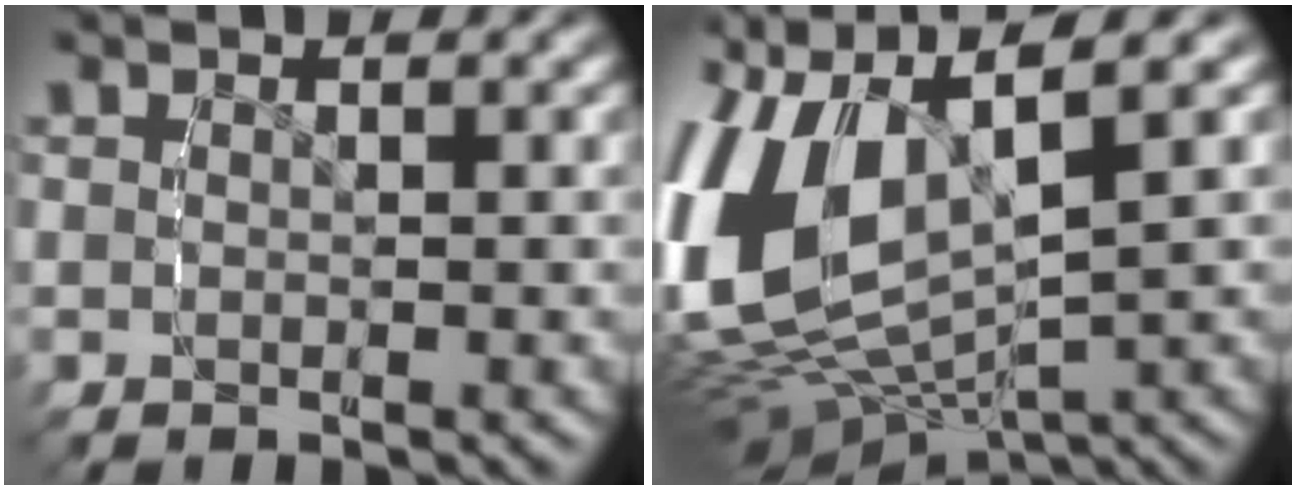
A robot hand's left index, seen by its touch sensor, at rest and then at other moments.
{"total": 12.5, "force": [-0.5, 8.9, 8.7], "torque": [-0.216, -0.027, -0.003]}